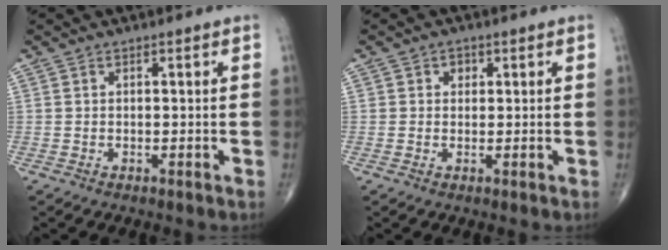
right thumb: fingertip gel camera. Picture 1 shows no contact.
{"total": 1.8, "force": [0.6, 1.6, 0.7], "torque": [0.002, 0.000, 0.005]}